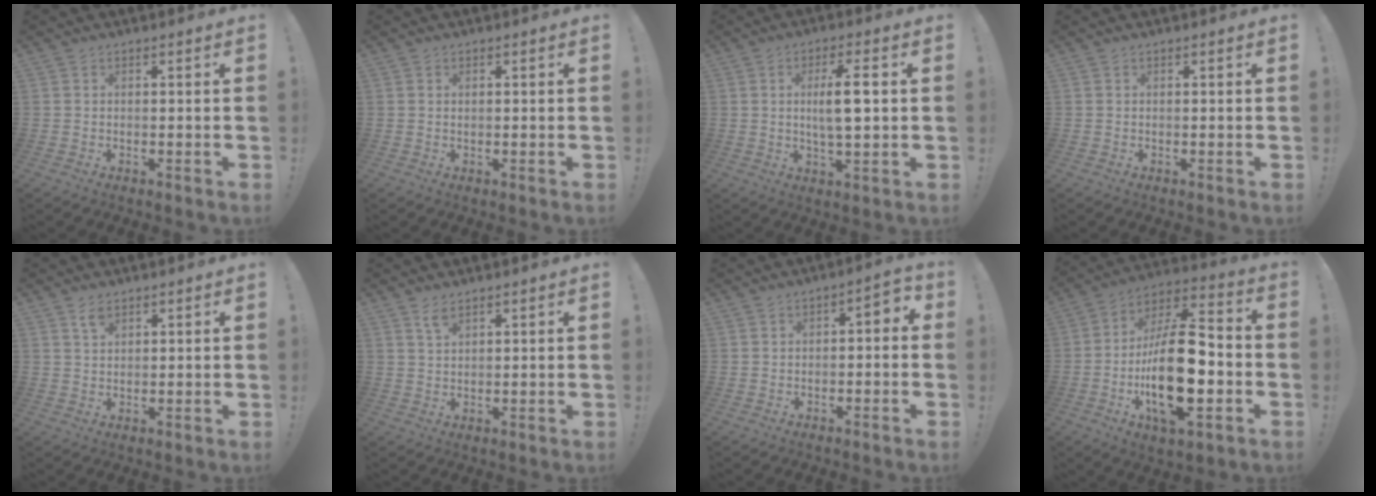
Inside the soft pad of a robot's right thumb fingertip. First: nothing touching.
{"total": 0.5, "force": [0.3, 0.4, 0.1], "torque": [-0.010, 0.005, 0.008]}
{"total": 8.8, "force": [1.2, 2.1, 8.5], "torque": [-0.152, -0.006, 0.013]}
{"total": 0.0}
{"total": 2.8, "force": [1.8, 1.2, 1.8], "torque": [-0.030, -0.007, 0.031]}
{"total": 2.9, "force": [1.9, 0.8, 2.0], "torque": [-0.034, -0.007, 0.033]}
{"total": 3.3, "force": [-1.9, 1.6, 2.2], "torque": [-0.023, 0.007, -0.040]}
{"total": 23.7, "force": [-5.1, 9.7, 21.0], "torque": [-0.394, 0.022, -0.082]}